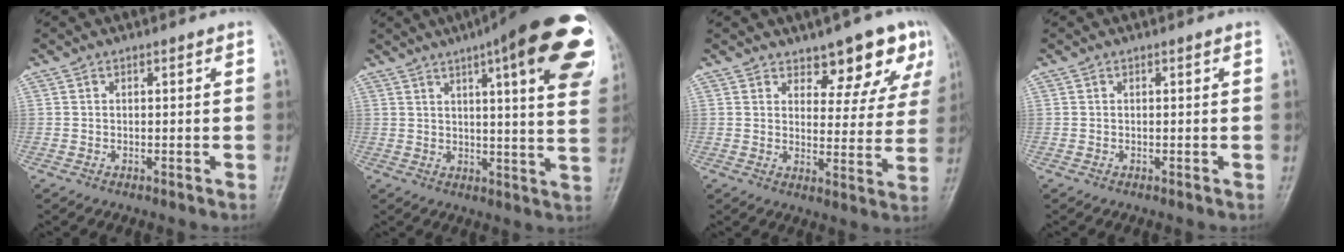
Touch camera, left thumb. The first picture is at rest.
{"total": 25.2, "force": [12.2, 5.8, 21.3], "torque": [-0.236, -0.009, 0.149]}
{"total": 9.8, "force": [6.9, 4.4, 5.5], "torque": [-0.027, -0.045, 0.087]}
{"total": 0.0}